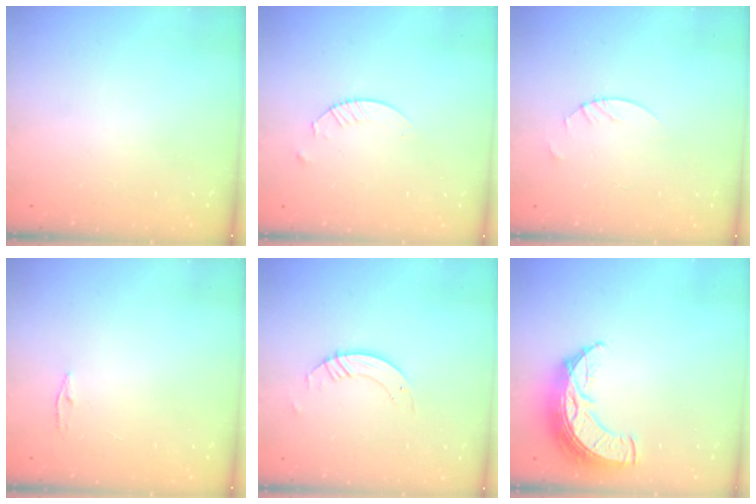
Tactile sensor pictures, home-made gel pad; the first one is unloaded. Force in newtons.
{"total": 2.4, "press": 2.4, "slide": 0.3}
{"total": 1.8, "press": 1.8, "slide": 0.2}
{"total": 3.8, "press": 3.7, "slide": 0.5}
{"total": 3.4, "press": 3.4, "slide": 0.1}
{"total": 13.7, "press": 13.7, "slide": 1.0}